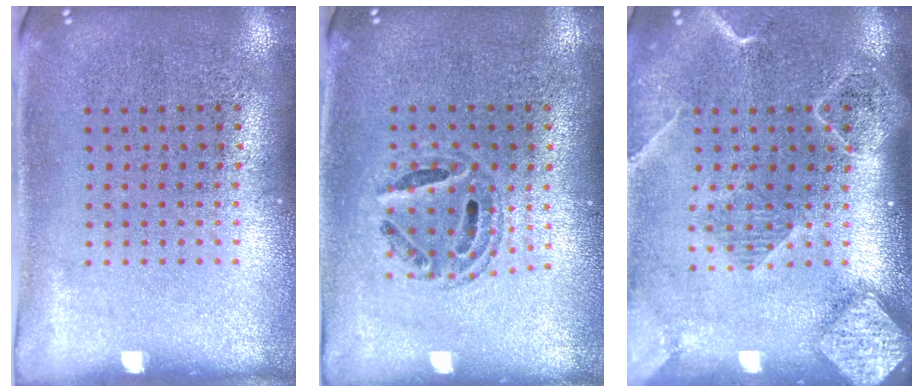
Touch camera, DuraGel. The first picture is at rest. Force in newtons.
{"total": 0.7, "press": 0.7, "slide": 0.1}
{"total": 2.4, "press": 2.0, "slide": 1.2}